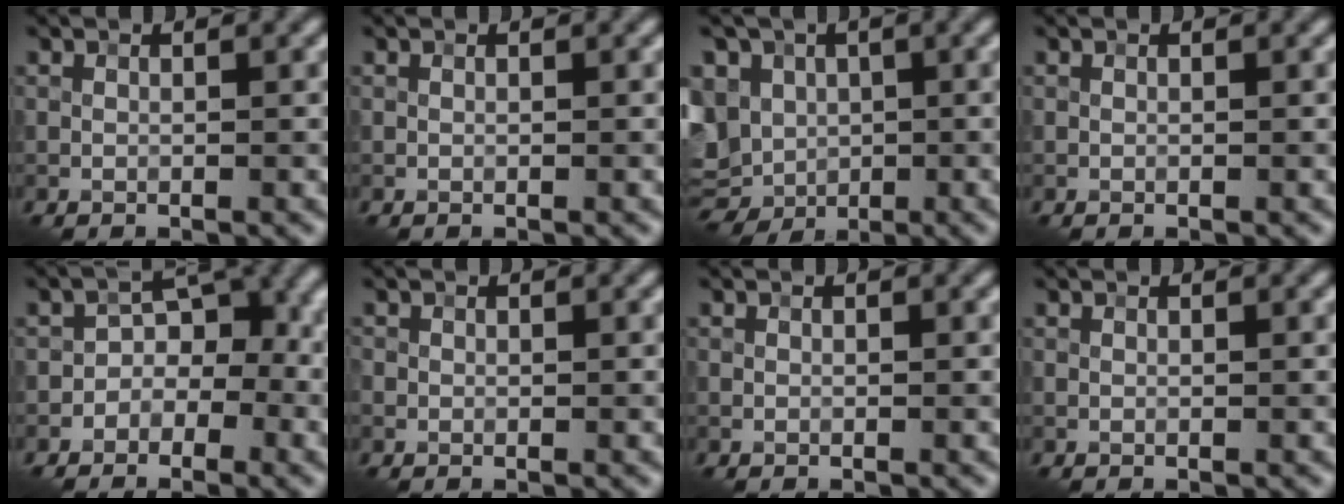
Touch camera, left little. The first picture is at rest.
{"total": 0.0}
{"total": 10.0, "force": [-2.3, 8.4, 4.9], "torque": [-0.080, 0.004, -0.060]}
{"total": 0.0}
{"total": 3.6, "force": [-1.6, 2.6, 1.9], "torque": [-0.016, 0.003, -0.037]}
{"total": 0.6, "force": [0.0, 0.6, 0.0], "torque": [0.008, -0.004, -0.003]}
{"total": 0.6, "force": [-0.1, 0.5, -0.1], "torque": [0.008, -0.004, -0.003]}
{"total": 0.0}